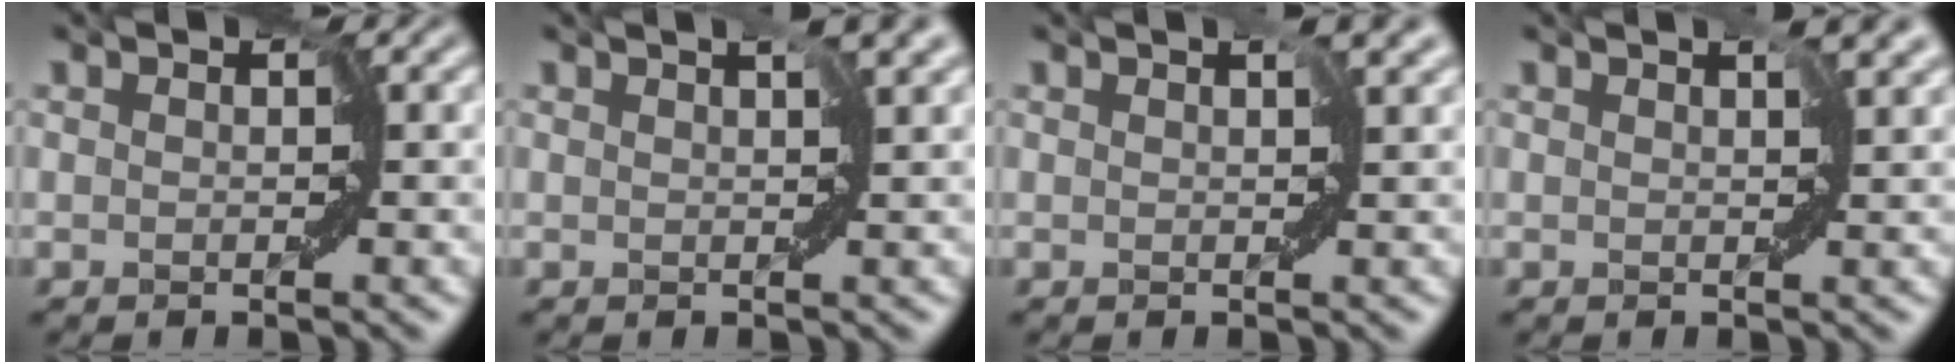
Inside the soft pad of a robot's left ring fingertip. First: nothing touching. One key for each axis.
{"total": 2.3, "fx": 1.2, "fy": 0.4, "fz": 2.0, "tx": -0.033, "ty": 0.007, "tz": 0.021}
{"total": 1.9, "fx": 0.9, "fy": 0.6, "fz": 1.5, "tx": -0.022, "ty": 0.004, "tz": 0.017}
{"total": 2.6, "fx": 1.3, "fy": 1.0, "fz": 2.0, "tx": -0.027, "ty": 0.005, "tz": 0.020}